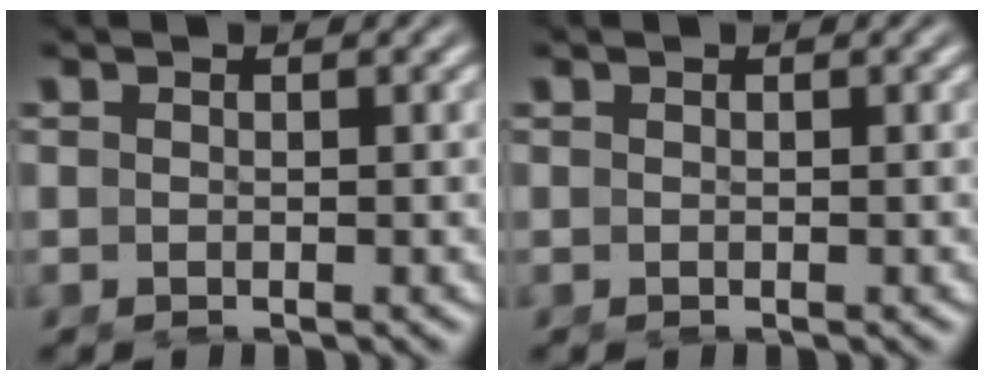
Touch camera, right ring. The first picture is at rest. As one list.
[{"total": 0.0}]